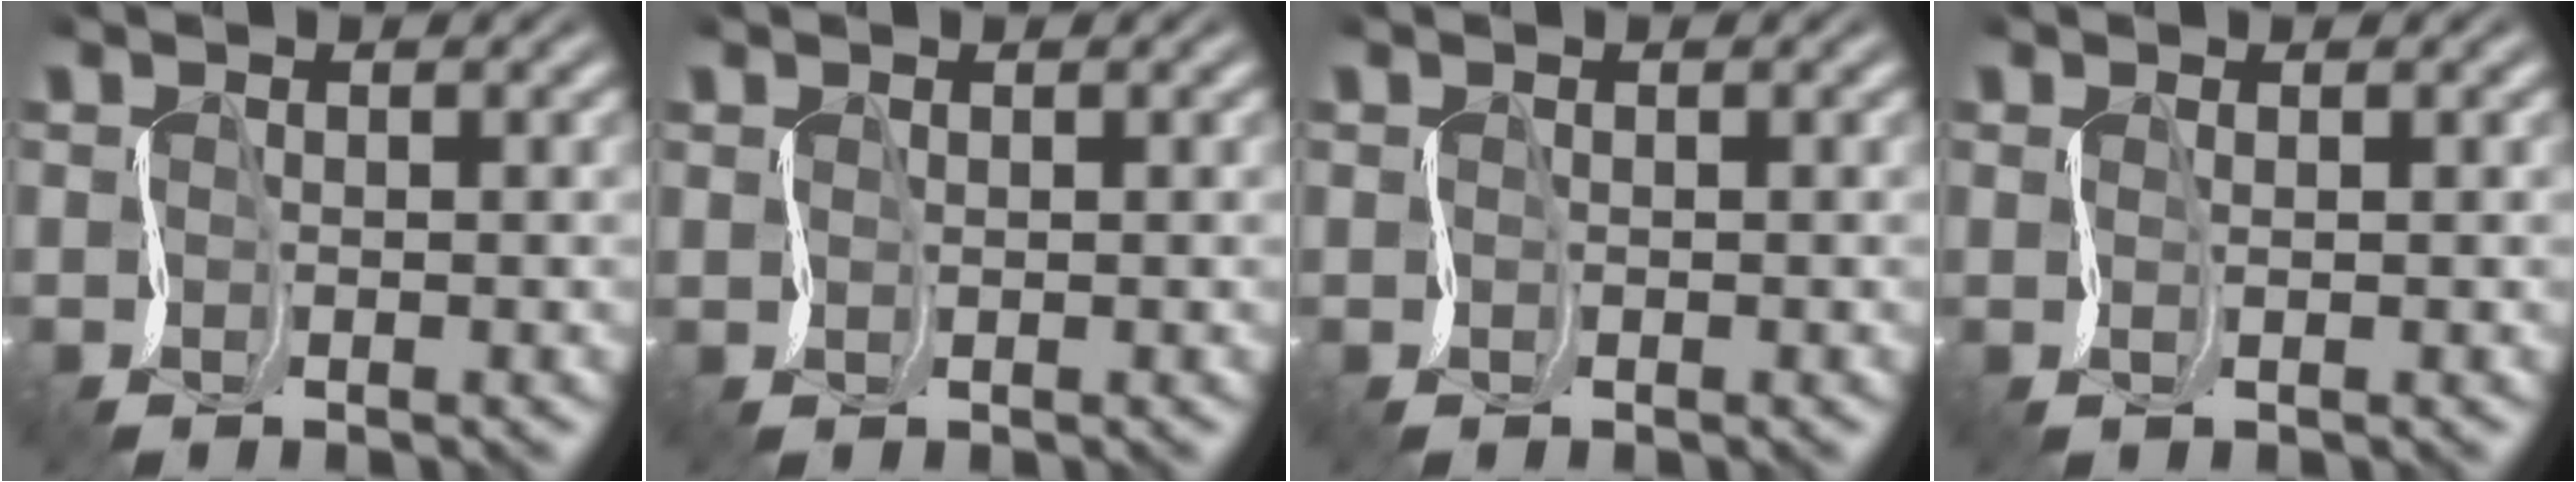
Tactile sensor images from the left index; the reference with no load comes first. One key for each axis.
{"total": 0.7, "fx": 0.6, "fy": -0.2, "fz": -0.2, "tx": -0.002, "ty": 0.003, "tz": 0.014}
{"total": 0.0}
{"total": 0.7, "fx": 0.7, "fy": 0.0, "fz": 0.2, "tx": -0.005, "ty": 0.007, "tz": 0.013}